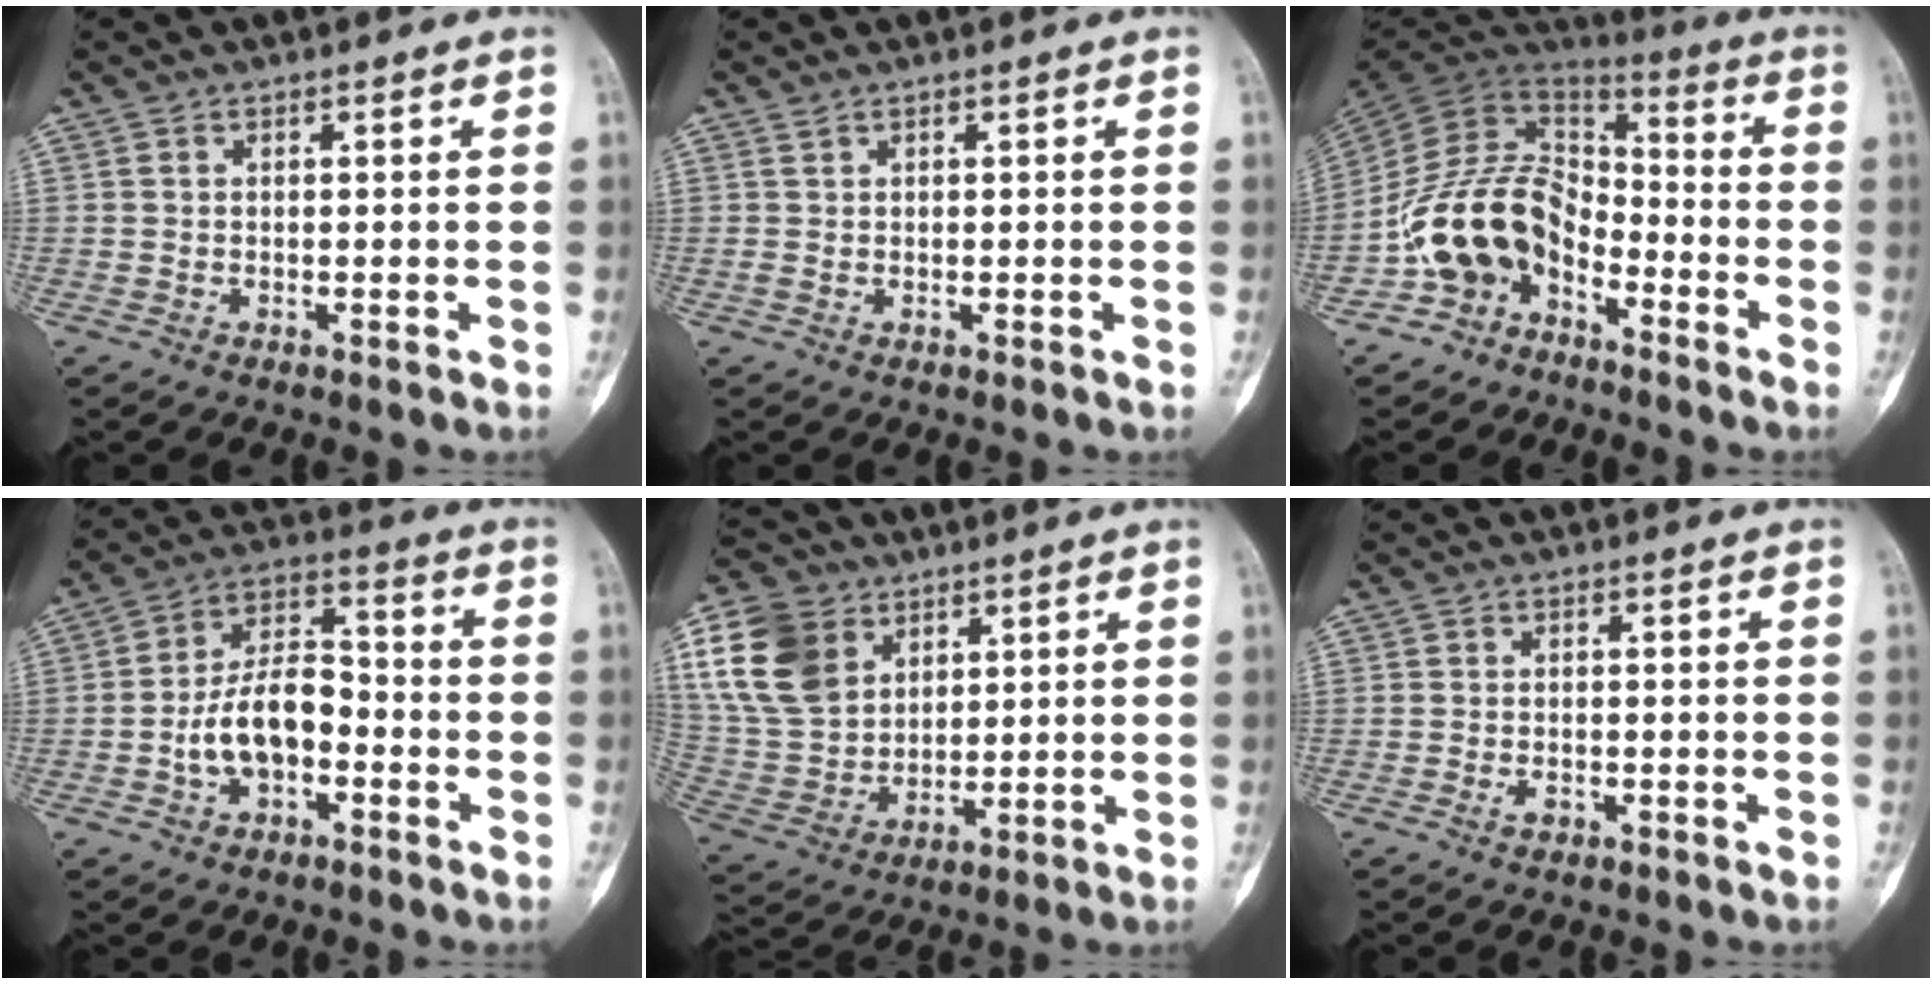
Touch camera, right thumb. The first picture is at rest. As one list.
[{"total": 0.6, "force": [0.4, 0.2, 0.4], "torque": [-0.010, 0.005, 0.011]}, {"total": 14.7, "force": [-7.0, 9.9, 8.3], "torque": [-0.138, 0.079, -0.144]}, {"total": 11.0, "force": [-3.2, 6.4, 8.4], "torque": [-0.140, 0.045, -0.062]}, {"total": 17.0, "force": [7.0, 12.4, 9.2], "torque": [-0.175, -0.011, 0.143]}, {"total": 1.3, "force": [-0.8, 0.7, 0.7], "torque": [-0.017, 0.006, -0.013]}]